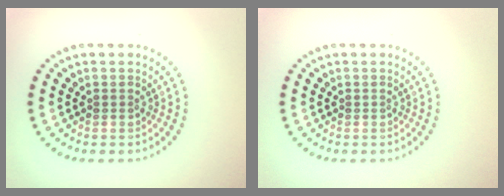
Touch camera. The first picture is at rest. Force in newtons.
{"total": 0.0}